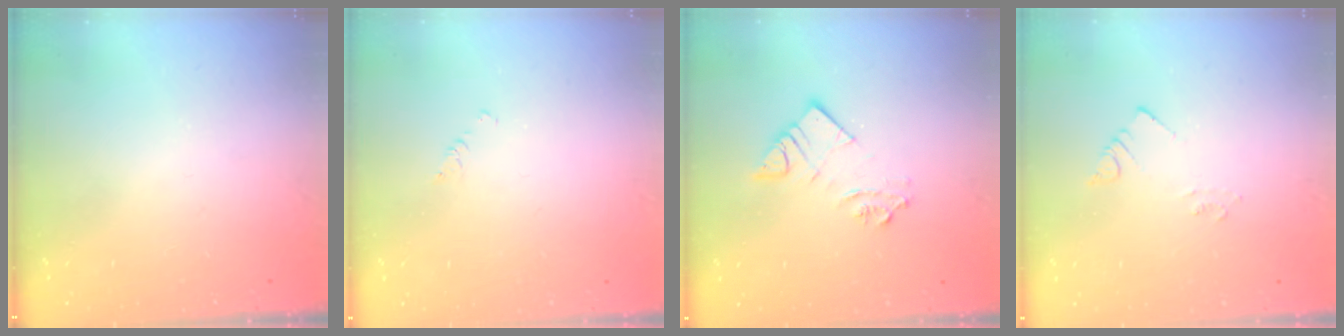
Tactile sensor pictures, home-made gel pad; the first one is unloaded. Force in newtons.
{"total": 1.2, "press": 1.2, "slide": 0.2}
{"total": 6.1, "press": 6.1, "slide": 0.4}
{"total": 2.1, "press": 2.1, "slide": 0.3}